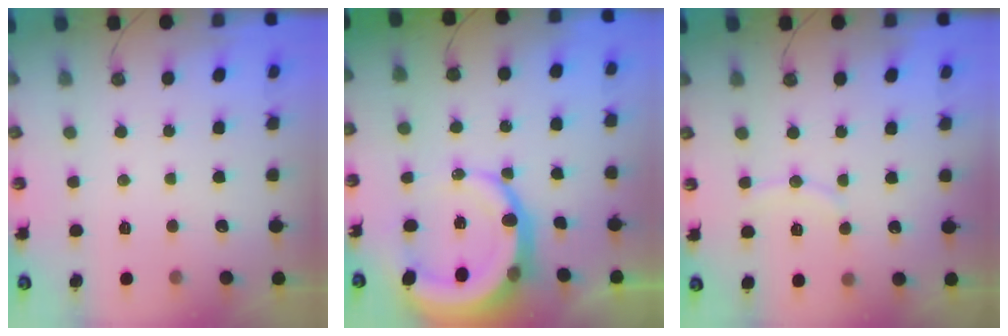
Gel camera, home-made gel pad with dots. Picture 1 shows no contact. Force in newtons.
{"total": 13.5, "press": 13.4, "slide": 1.8}
{"total": 6.3, "press": 6.2, "slide": 0.8}